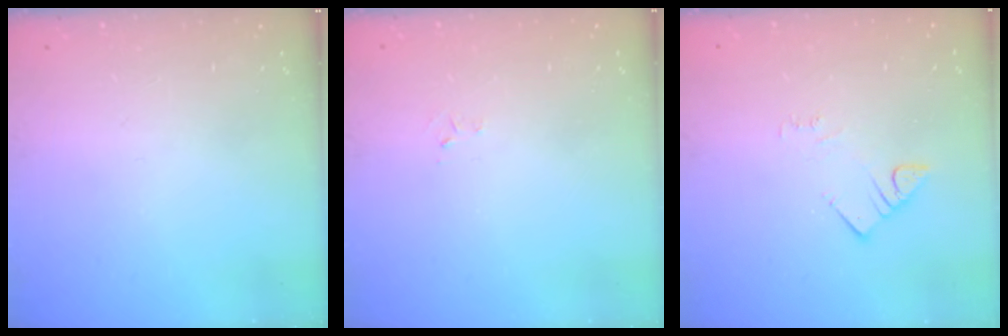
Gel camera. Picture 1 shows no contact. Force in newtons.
{"total": 2.6, "press": 2.6, "slide": 0.4}
{"total": 2.8, "press": 2.8, "slide": 0.2}